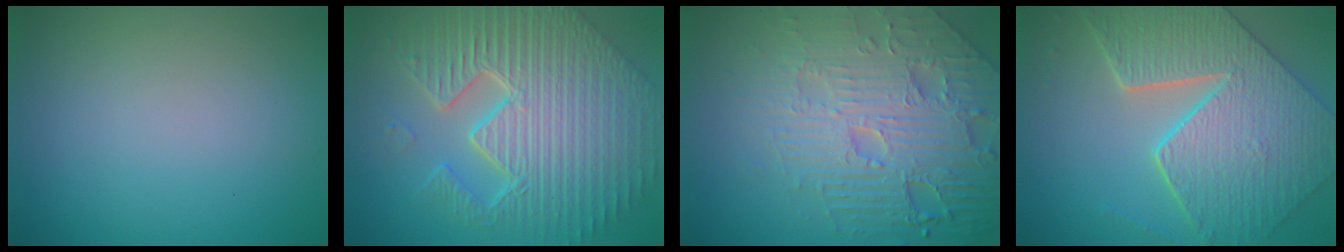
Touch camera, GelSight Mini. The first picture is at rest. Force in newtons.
{"total": 11.4, "press": 7.4, "slide": 8.7}
{"total": 7.6, "press": 6.1, "slide": 4.7}
{"total": 9.2, "press": 7.1, "slide": 5.8}